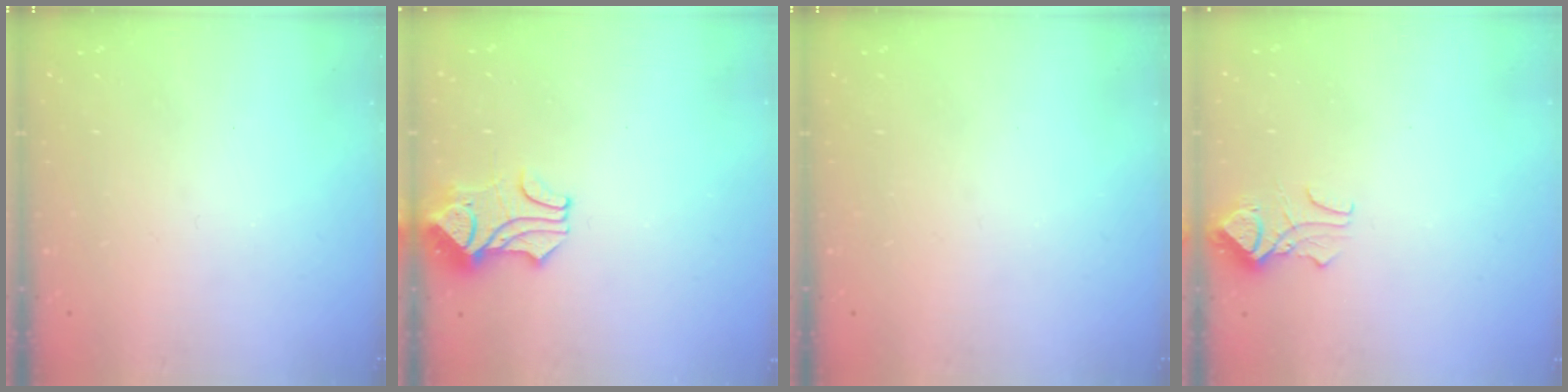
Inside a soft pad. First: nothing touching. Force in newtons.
{"total": 1.8, "press": 1.4, "slide": 1.0}
{"total": 0.0}
{"total": 2.0, "press": 1.9, "slide": 0.6}